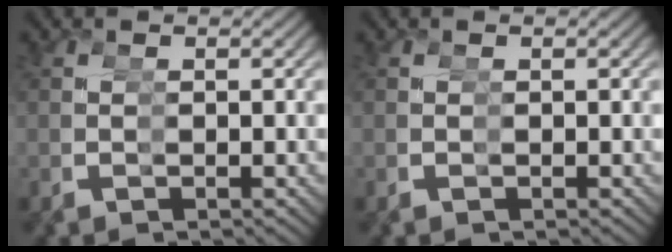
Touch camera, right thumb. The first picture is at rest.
{"total": 0.0}